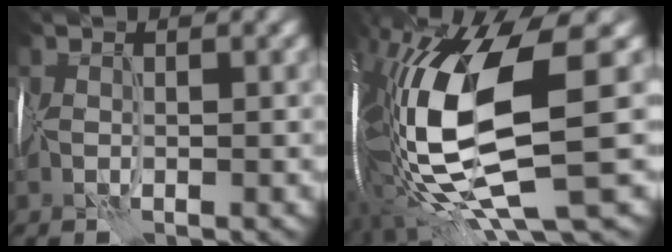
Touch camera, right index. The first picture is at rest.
{"total": 16.7, "force": [-1.3, 5.2, 15.8], "torque": [-0.329, -0.022, -0.003]}